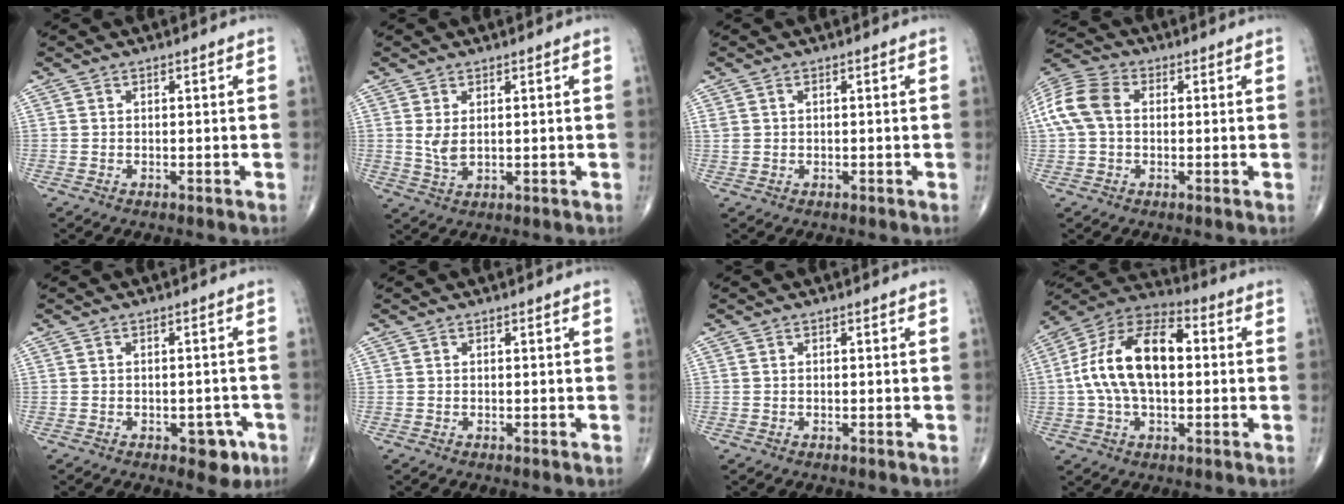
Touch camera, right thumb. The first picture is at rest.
{"total": 3.2, "force": [0.8, 1.4, 2.7], "torque": [-0.055, -0.009, 0.023]}
{"total": 1.1, "force": [0.5, 0.7, 0.7], "torque": [-0.020, 0.010, 0.017]}
{"total": 10.0, "force": [1.0, 7.0, 7.0], "torque": [-0.155, 0.030, 0.014]}
{"total": 4.7, "force": [-2.3, 2.6, 3.2], "torque": [-0.015, 0.010, -0.026]}
{"total": 0.0}
{"total": 0.0}
{"total": 17.7, "force": [1.3, 9.7, 14.7], "torque": [-0.267, 0.034, 0.014]}